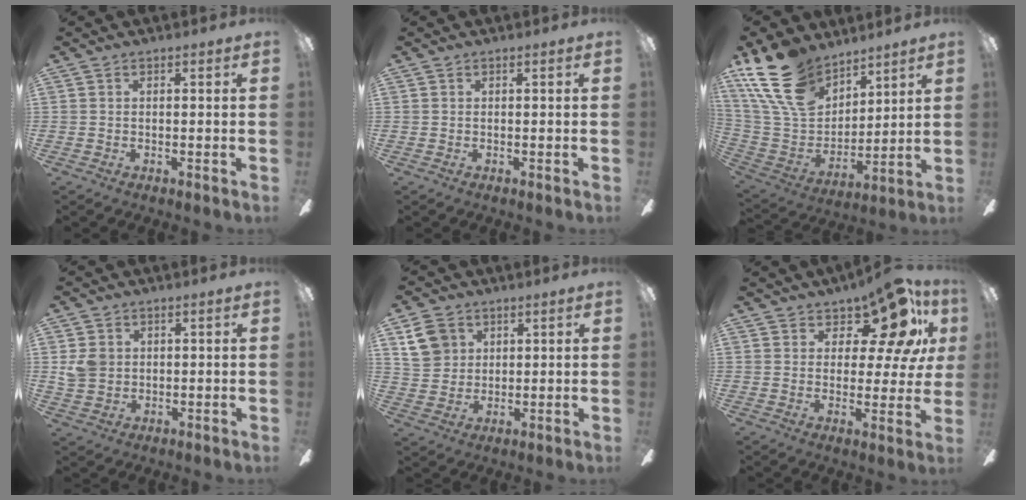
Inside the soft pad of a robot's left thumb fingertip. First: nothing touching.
{"total": 0.0}
{"total": 20.3, "force": [13.4, 11.3, 10.1], "torque": [-0.240, -0.064, 0.250]}
{"total": 4.8, "force": [1.0, 4.3, 2.1], "torque": [-0.031, 0.005, 0.018]}
{"total": 7.7, "force": [3.6, 6.3, 2.6], "torque": [-0.042, 0.000, 0.069]}
{"total": 14.3, "force": [9.4, 6.6, 8.6], "torque": [-0.127, -0.063, 0.163]}